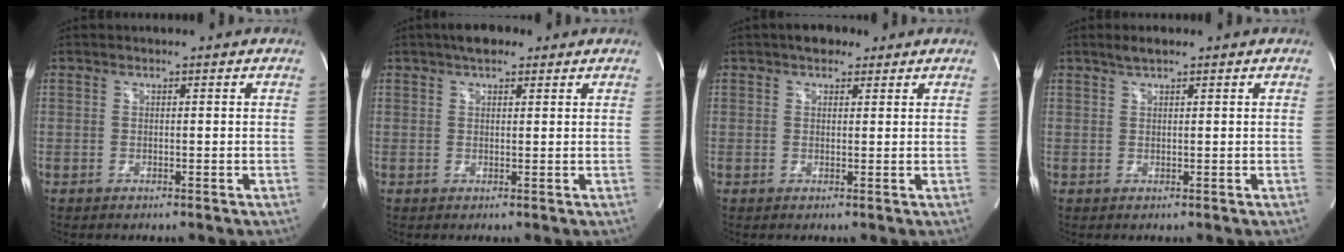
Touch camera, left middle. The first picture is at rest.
{"total": 4.1, "force": [2.8, 1.7, 2.4], "torque": [-0.047, 0.019, 0.045]}
{"total": 3.4, "force": [2.3, 1.9, 1.6], "torque": [-0.027, 0.015, 0.034]}
{"total": 1.8, "force": [1.4, 0.3, 1.1], "torque": [-0.028, 0.007, 0.027]}